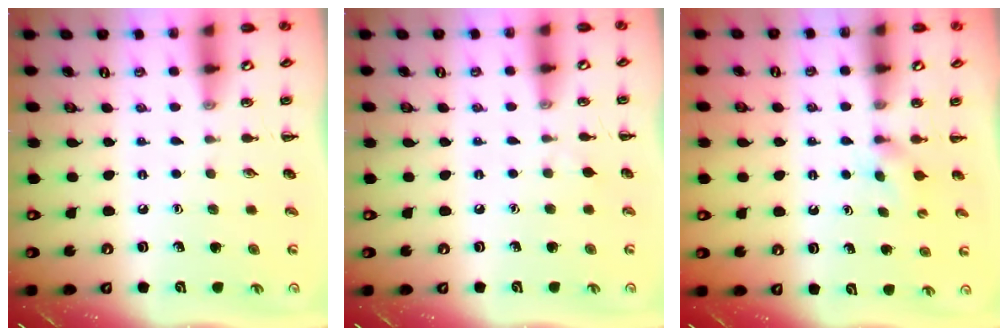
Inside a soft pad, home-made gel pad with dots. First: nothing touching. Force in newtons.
{"total": 2.6, "press": 2.3, "slide": 1.1}
{"total": 2.5, "press": 2.4, "slide": 0.9}